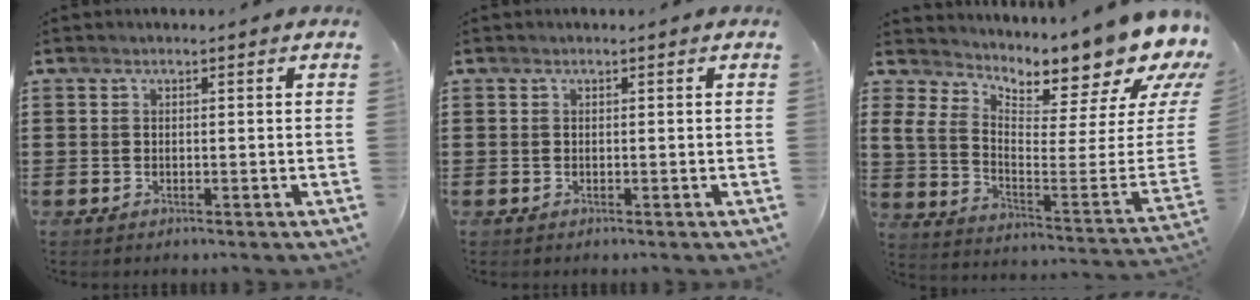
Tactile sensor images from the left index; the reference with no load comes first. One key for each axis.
{"total": 0.0}
{"total": 9.1, "fx": 7.9, "fy": 1.8, "fz": 4.1, "tx": -0.078, "ty": -0.098, "tz": 0.126}